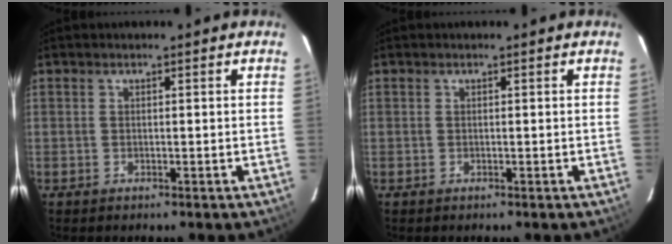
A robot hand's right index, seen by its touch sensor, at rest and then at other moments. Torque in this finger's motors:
{"motor_torque": [-0.01, -0.01, 0.01, 0.00]}